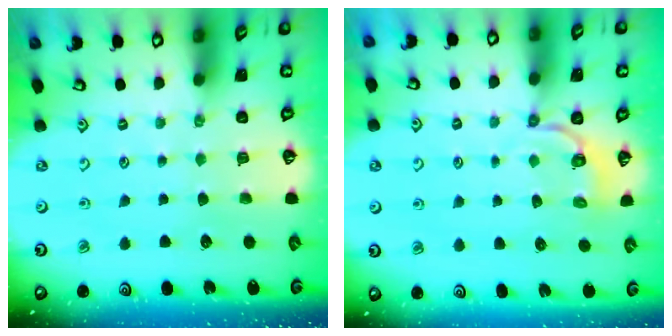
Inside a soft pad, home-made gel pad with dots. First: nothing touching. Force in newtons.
{"total": 3.5, "press": 2.4, "slide": 2.6}